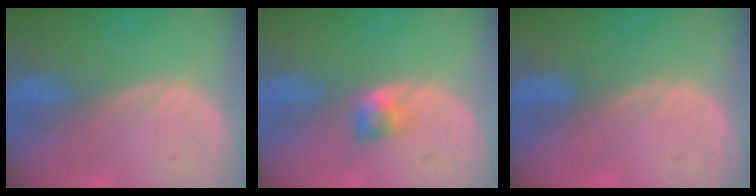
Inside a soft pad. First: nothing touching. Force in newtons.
{"total": 2.6, "press": 2.3, "slide": 1.2}
{"total": 0.6, "press": 0.6, "slide": 0.2}